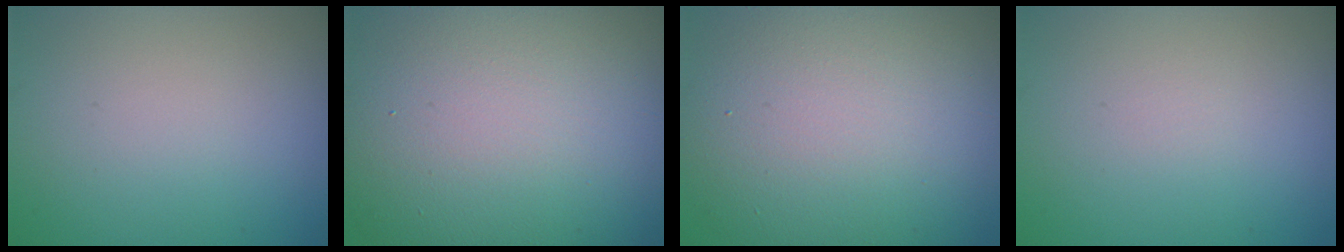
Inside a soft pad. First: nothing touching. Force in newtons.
{"total": 19.1, "press": 19.1, "slide": 1.0}
{"total": 13.7, "press": 13.7, "slide": 0.7}
{"total": 0.0}